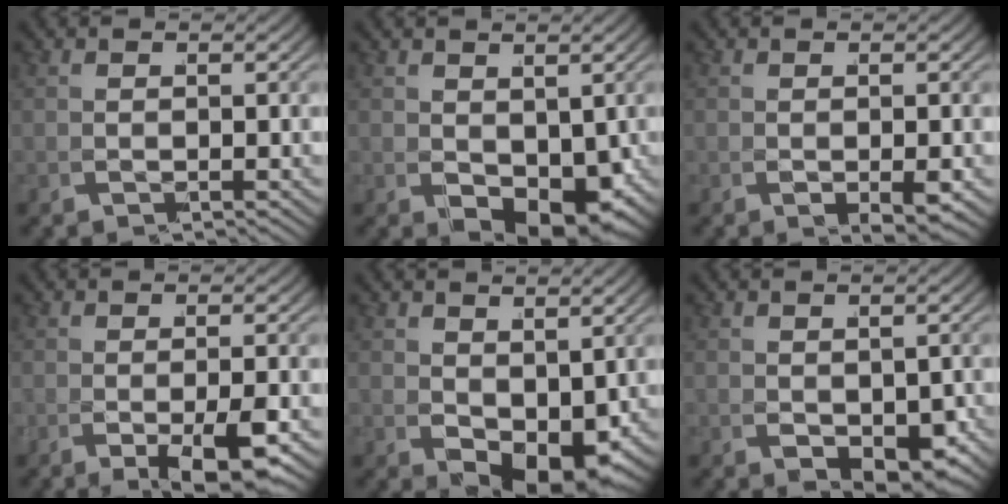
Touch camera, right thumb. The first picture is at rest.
{"total": 5.1, "force": [-0.9, 3.1, 4.0], "torque": [-0.079, -0.025, 0.000]}
{"total": 1.4, "force": [-0.4, -0.1, 1.3], "torque": [-0.019, -0.001, -0.004]}
{"total": 3.9, "force": [-1.8, 0.2, 3.4], "torque": [-0.063, -0.008, -0.024]}
{"total": 5.0, "force": [-0.6, 2.8, 4.1], "torque": [-0.079, -0.023, 0.004]}
{"total": 3.2, "force": [-1.0, 1.5, 2.6], "torque": [-0.045, -0.016, -0.005]}